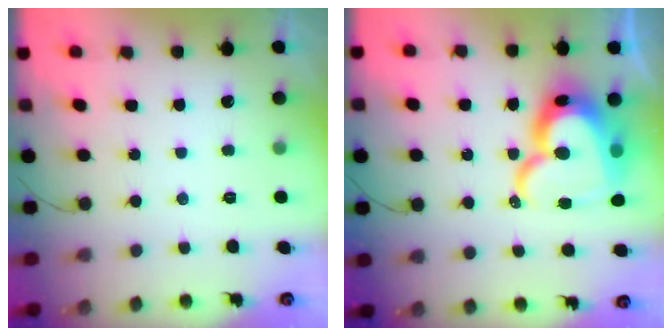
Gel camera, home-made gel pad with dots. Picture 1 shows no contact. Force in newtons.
{"total": 23.0, "press": 23.0, "slide": 1.9}